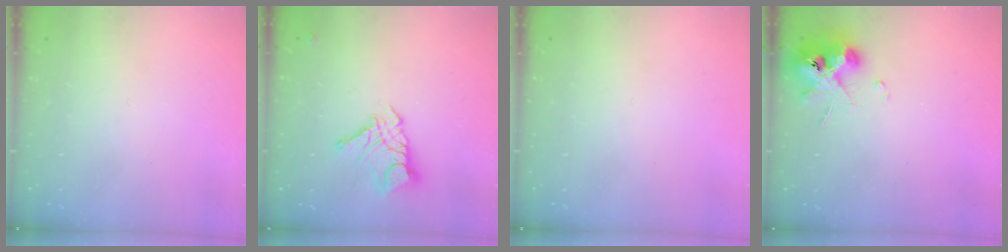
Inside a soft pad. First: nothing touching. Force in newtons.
{"total": 10.0, "press": 10.0, "slide": 1.0}
{"total": 0.0}
{"total": 10.6, "press": 10.5, "slide": 1.5}